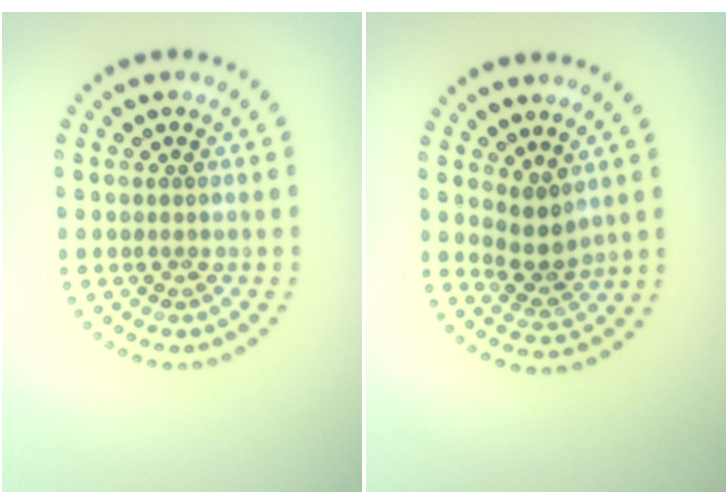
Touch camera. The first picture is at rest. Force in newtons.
{"total": 2.6, "press": 2.0, "slide": 1.6}